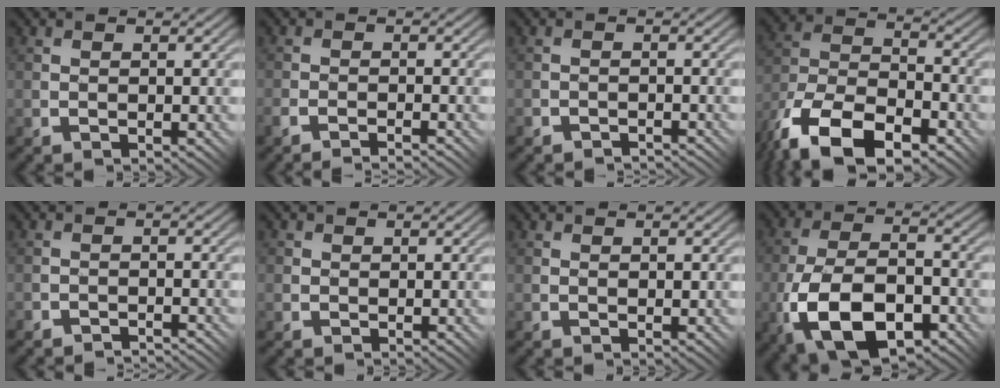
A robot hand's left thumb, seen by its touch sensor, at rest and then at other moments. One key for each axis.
{"total": 2.3, "fx": -2.2, "fy": -0.1, "fz": 0.7, "tx": -0.014, "ty": 0.005, "tz": -0.050}
{"total": 1.6, "fx": -1.2, "fy": -0.5, "fz": -0.9, "tx": 0.019, "ty": 0.012, "tz": -0.030}
{"total": 15.0, "fx": -9.9, "fy": 7.3, "fz": 8.6, "tx": -0.195, "ty": -0.023, "tz": -0.185}
{"total": 1.8, "fx": -1.5, "fy": -0.6, "fz": -0.9, "tx": 0.020, "ty": 0.013, "tz": -0.035}
{"total": 2.0, "fx": 0.4, "fy": 2.0, "fz": -0.1, "tx": 0.007, "ty": 0.005, "tz": -0.009}
{"total": 0.6, "fx": 0.0, "fy": 0.3, "fz": 0.5, "tx": -0.005, "ty": 0.000, "tz": 0.005}
{"total": 14.0, "fx": -6.5, "fy": 7.2, "fz": 10.0, "tx": -0.212, "ty": -0.018, "tz": -0.128}